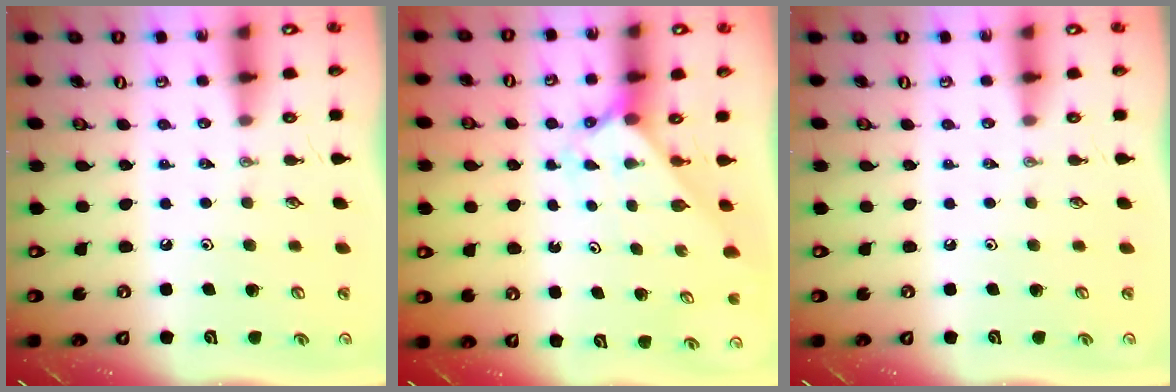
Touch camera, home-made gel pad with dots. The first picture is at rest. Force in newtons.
{"total": 2.1, "press": 2.1, "slide": 0.2}
{"total": 0.0}